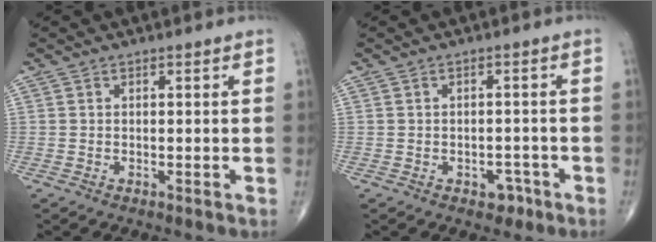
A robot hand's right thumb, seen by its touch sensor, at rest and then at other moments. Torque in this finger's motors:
{"motor_torque": [2.55, 2.46, -0.07, -0.52, 0.01]}